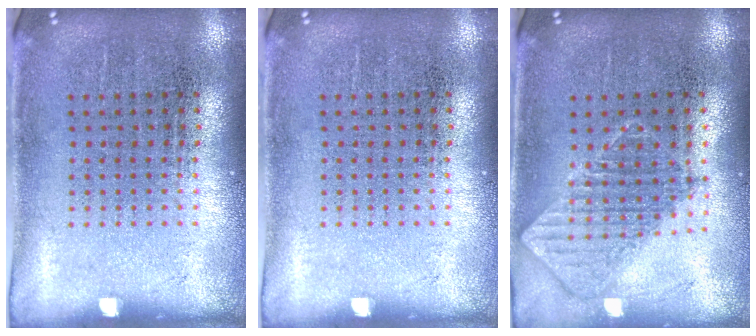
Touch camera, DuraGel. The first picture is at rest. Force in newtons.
{"total": 0.0}
{"total": 0.9, "press": 0.9, "slide": 0.1}